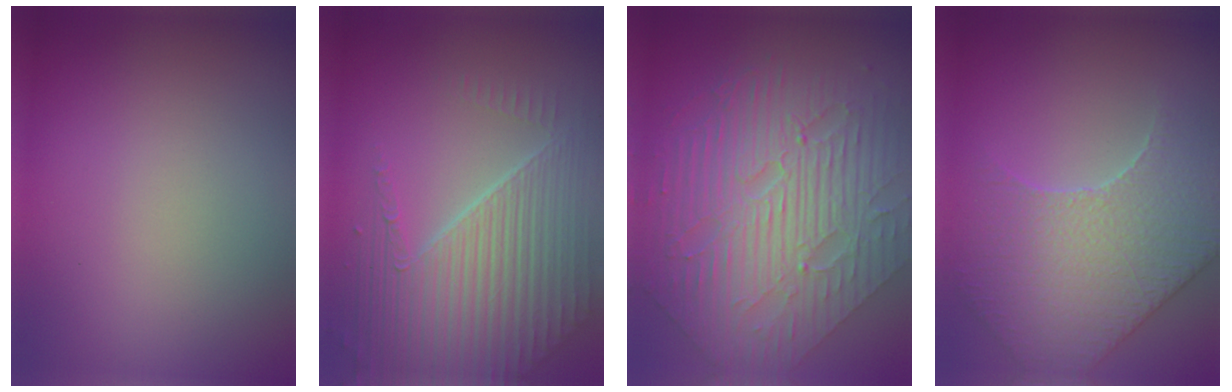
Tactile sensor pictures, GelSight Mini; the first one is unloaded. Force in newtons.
{"total": 8.6, "press": 5.7, "slide": 6.5}
{"total": 10.4, "press": 7.1, "slide": 7.6}
{"total": 5.5, "press": 5.2, "slide": 1.8}